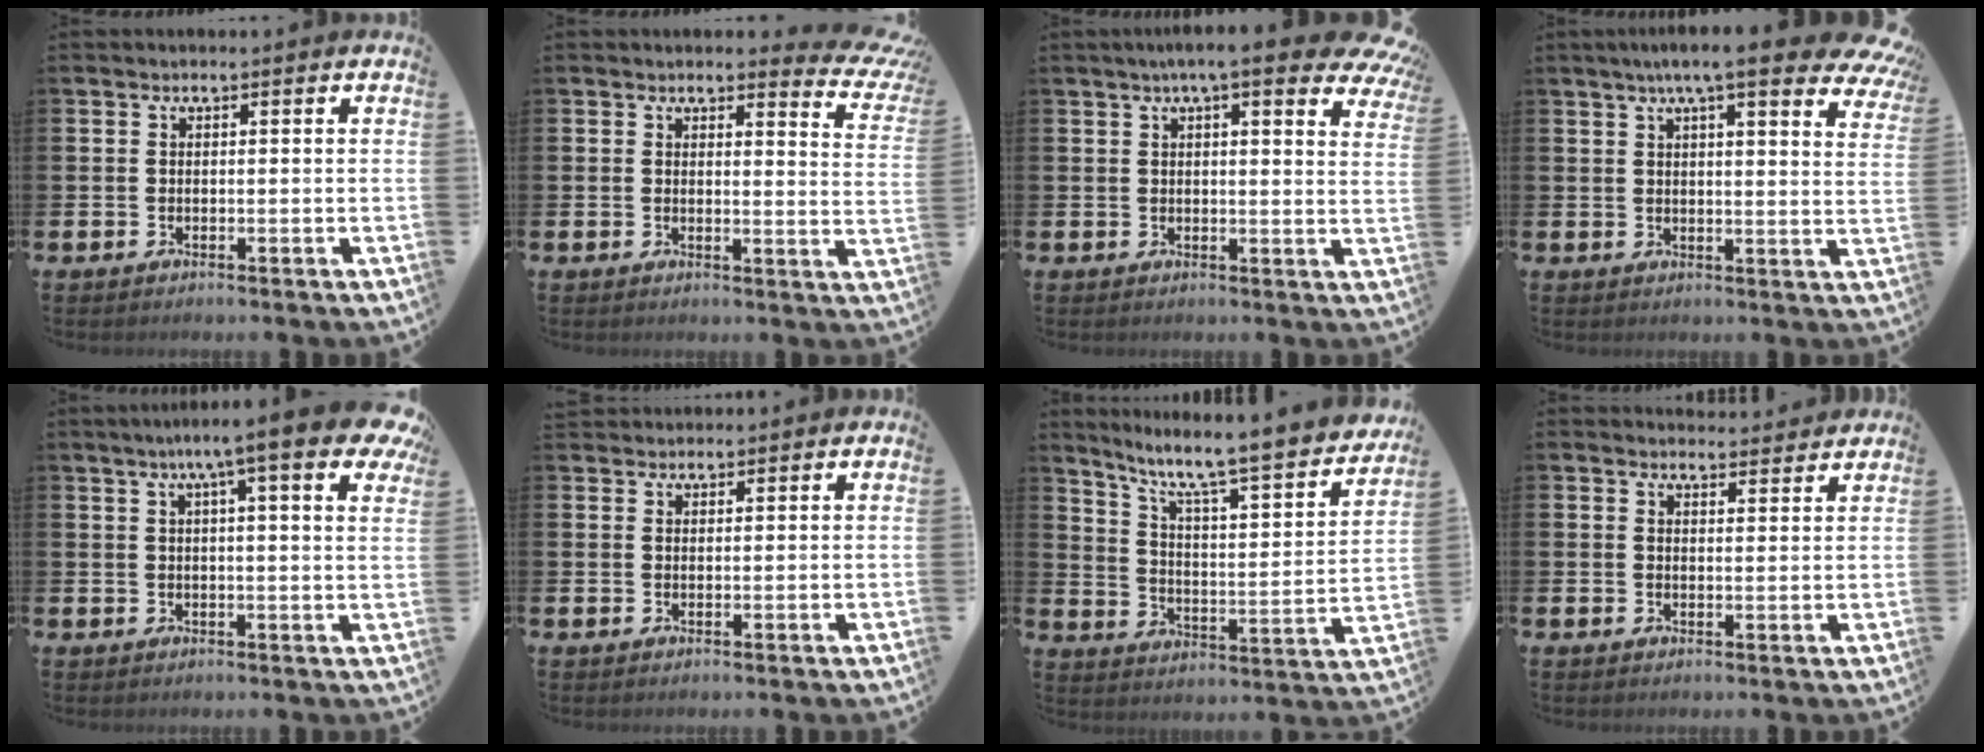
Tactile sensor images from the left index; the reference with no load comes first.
{"total": 3.1, "force": [2.9, 0.8, 0.7], "torque": [0.003, -0.026, 0.042]}
{"total": 6.5, "force": [5.4, 1.2, 3.5], "torque": [-0.057, -0.019, 0.090]}
{"total": 8.1, "force": [6.6, 1.3, 4.5], "torque": [-0.079, -0.023, 0.110]}
{"total": 7.9, "force": [5.7, 1.5, 5.3], "torque": [-0.083, -0.019, 0.091]}
{"total": 1.7, "force": [1.7, 0.5, -0.1], "torque": [0.008, -0.005, 0.030]}
{"total": 8.2, "force": [7.0, 1.0, 4.1], "torque": [-0.096, -0.065, 0.108]}
{"total": 3.2, "force": [3.1, 0.3, -0.1], "torque": [0.004, -0.022, 0.055]}